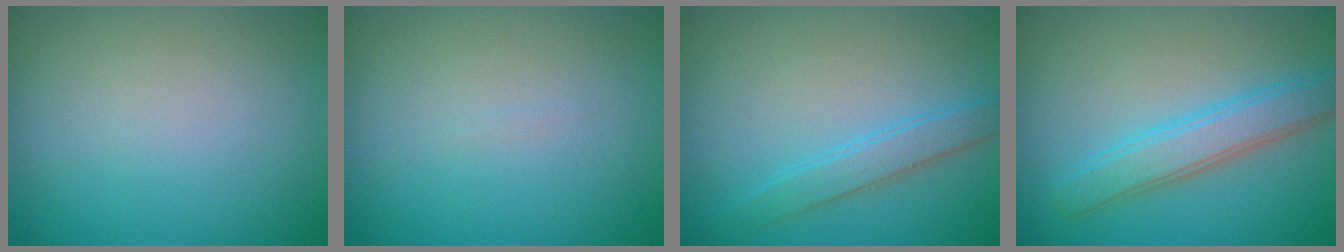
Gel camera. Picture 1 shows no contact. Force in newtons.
{"total": 0.0}
{"total": 2.3, "press": 2.3, "slide": 0.1}
{"total": 4.2, "press": 4.2, "slide": 0.2}